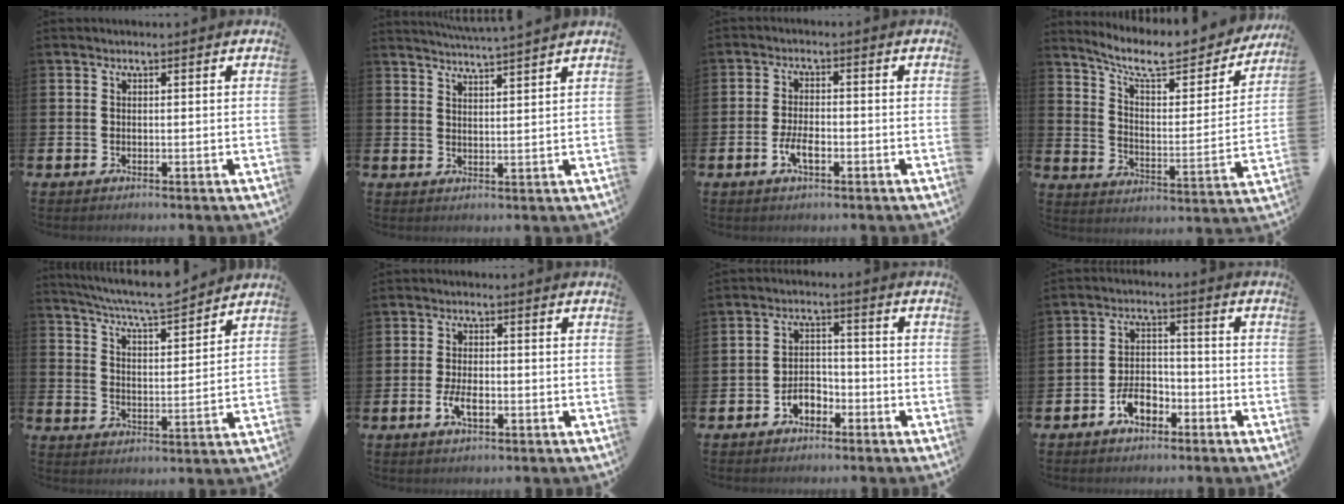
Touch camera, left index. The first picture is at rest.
{"total": 3.8, "force": [3.7, -0.9, 0.2], "torque": [-0.018, -0.021, 0.068]}
{"total": 3.5, "force": [-1.1, 1.5, 2.9], "torque": [-0.056, 0.001, -0.022]}
{"total": 9.1, "force": [8.0, 2.5, 3.7], "torque": [-0.097, -0.059, 0.134]}
{"total": 6.7, "force": [6.4, 0.0, 1.8], "torque": [-0.064, -0.046, 0.111]}
{"total": 3.4, "force": [-1.0, 1.5, 2.8], "torque": [-0.048, -0.003, -0.021]}
{"total": 3.4, "force": [-2.3, 2.0, 1.4], "torque": [-0.028, 0.009, -0.049]}
{"total": 4.7, "force": [-2.9, 2.7, 2.5], "torque": [-0.049, 0.015, -0.054]}